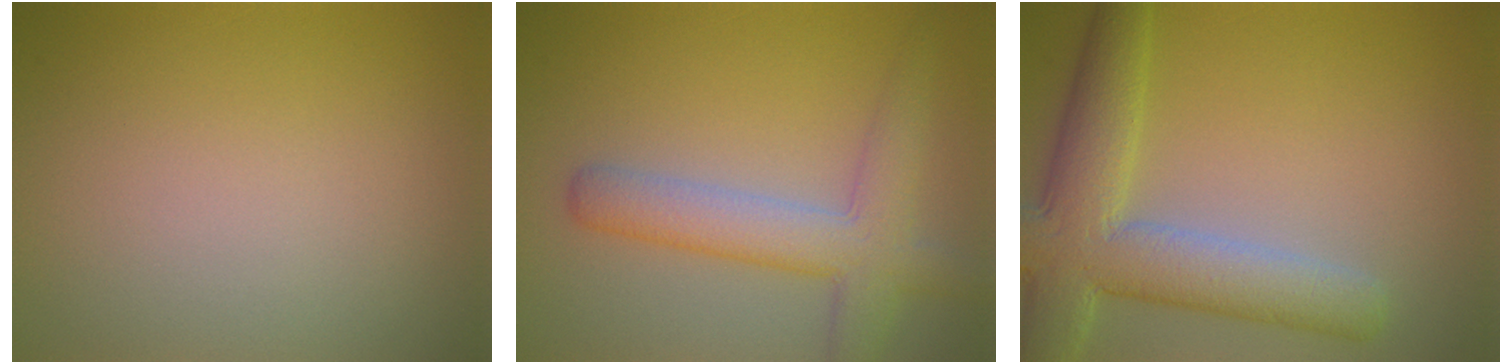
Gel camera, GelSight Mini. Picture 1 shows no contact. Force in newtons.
{"total": 4.9, "press": 4.9, "slide": 0.2}
{"total": 8.0, "press": 8.0, "slide": 0.5}